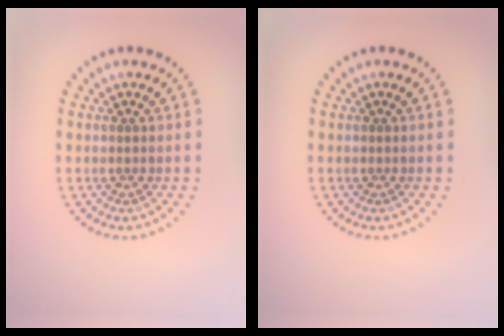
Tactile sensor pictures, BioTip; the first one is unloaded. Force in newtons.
{"total": 0.0}